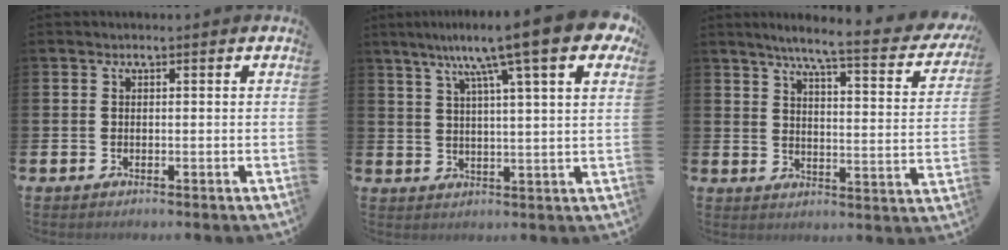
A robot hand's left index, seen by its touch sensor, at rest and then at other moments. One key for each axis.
{"total": 11.7, "fx": 8.5, "fy": 1.3, "fz": 8.0, "tx": -0.153, "ty": -0.030, "tz": 0.135}
{"total": 6.6, "fx": 5.5, "fy": 0.2, "fz": 3.6, "tx": -0.069, "ty": -0.048, "tz": 0.082}